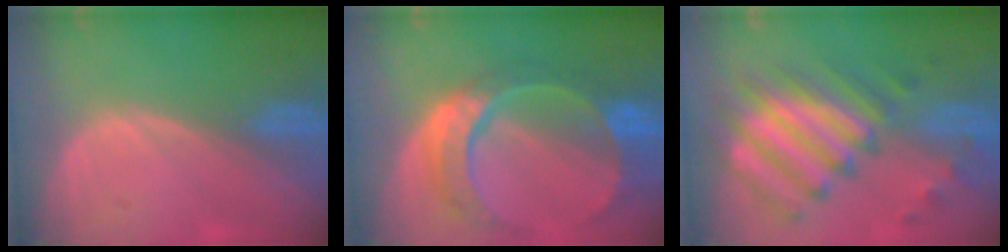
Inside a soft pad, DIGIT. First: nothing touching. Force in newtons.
{"total": 11.0, "press": 9.3, "slide": 5.8}
{"total": 10.9, "press": 10.4, "slide": 3.4}